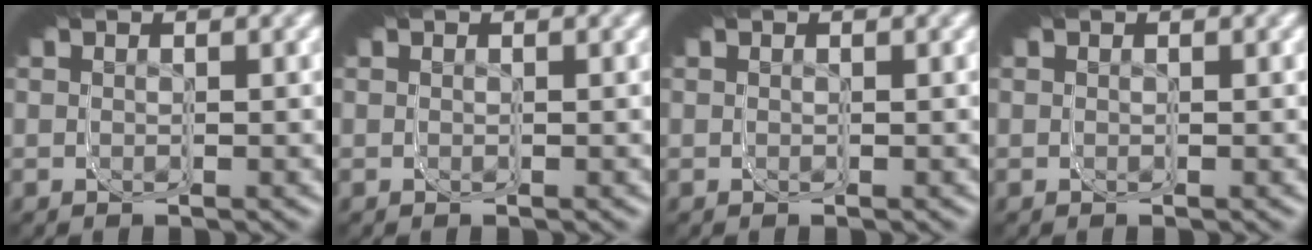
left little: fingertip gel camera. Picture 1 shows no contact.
{"total": 0.0}
{"total": 0.0}
{"total": 0.0}